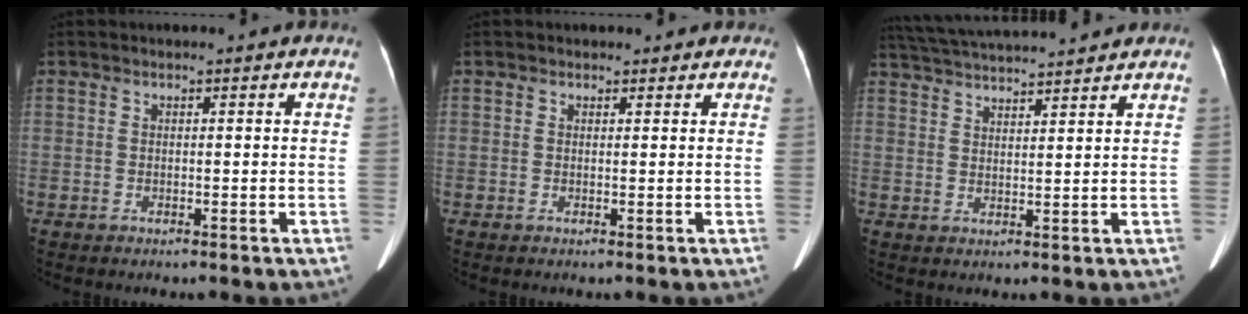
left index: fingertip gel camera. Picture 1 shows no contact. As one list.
[{"total": 1.6, "force": [0.9, 1.3, -0.3], "torque": [0.021, 0.000, 0.004]}, {"total": 13.2, "force": [12.2, 0.4, 5.0], "torque": [-0.100, 0.027, 0.190]}]